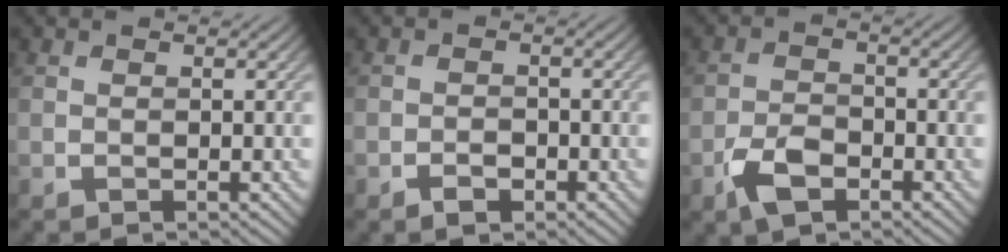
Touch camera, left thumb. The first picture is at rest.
{"total": 2.0, "force": [-1.3, 1.1, 1.1], "torque": [-0.016, 0.001, -0.023]}
{"total": 4.8, "force": [-2.8, 2.7, 2.9], "torque": [-0.060, -0.004, -0.060]}